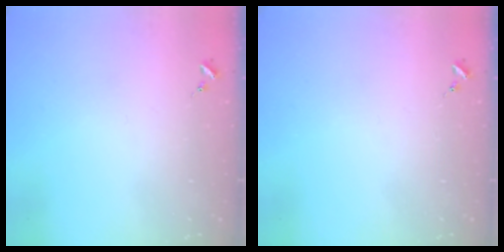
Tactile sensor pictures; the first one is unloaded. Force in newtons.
{"total": 0.0}